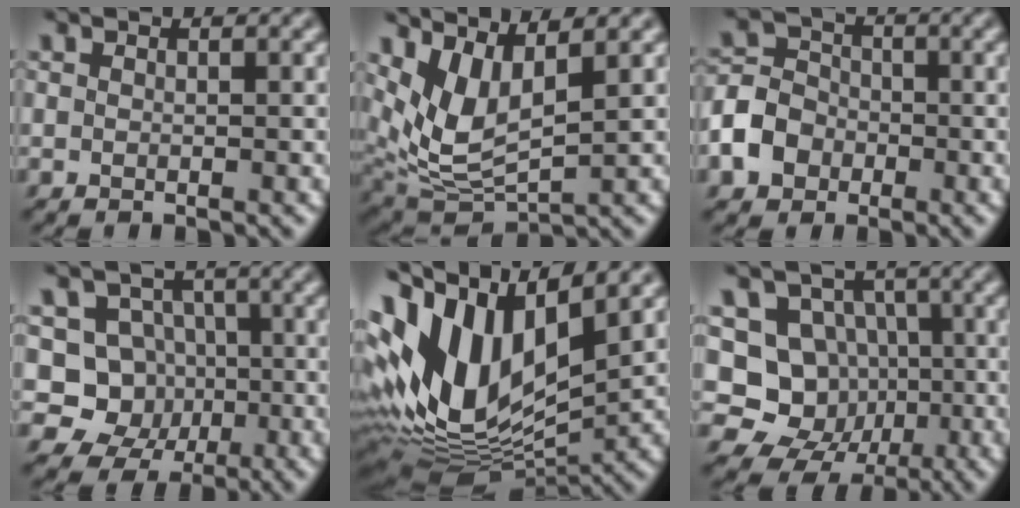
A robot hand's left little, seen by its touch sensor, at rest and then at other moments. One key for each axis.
{"total": 5.1, "fx": 2.3, "fy": 2.0, "fz": 4.1, "tx": -0.100, "ty": -0.013, "tz": 0.052}
{"total": 4.6, "fx": -1.9, "fy": 3.7, "fz": 1.9, "tx": -0.041, "ty": 0.003, "tz": -0.043}
{"total": 6.5, "fx": -0.8, "fy": 6.1, "fz": 2.1, "tx": -0.018, "ty": 0.006, "tz": -0.043}
{"total": 14.6, "fx": 3.9, "fy": 7.7, "fz": 11.8, "tx": -0.249, "ty": 0.010, "tz": 0.069}
{"total": 11.2, "fx": -2.0, "fy": 10.3, "fz": 3.8, "tx": -0.076, "ty": 0.022, "tz": -0.058}